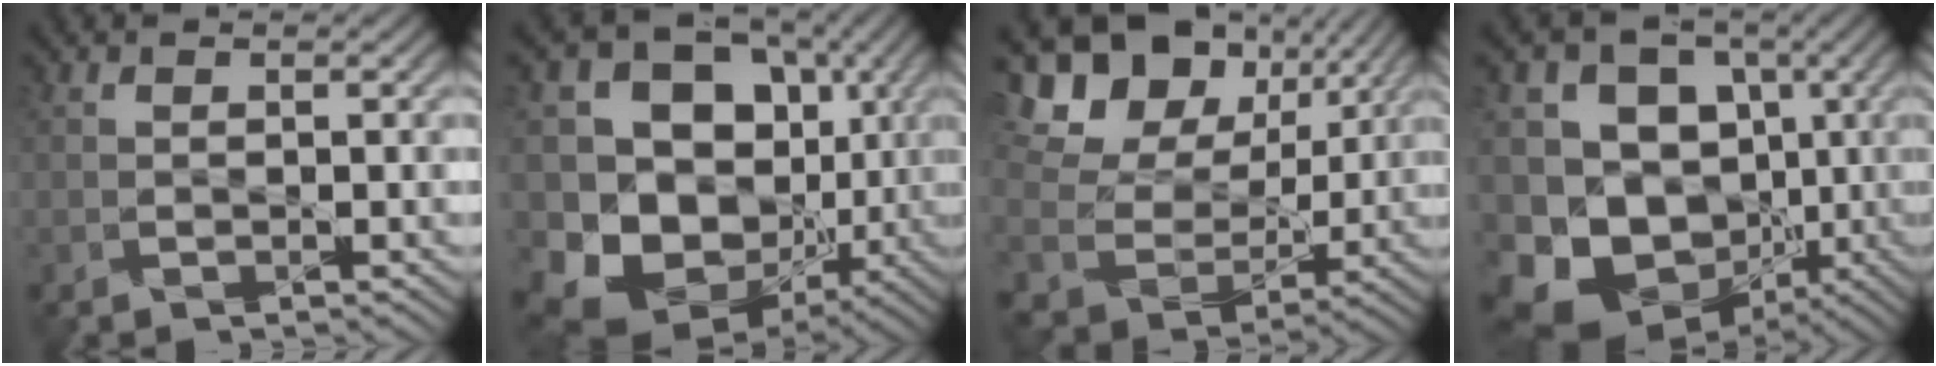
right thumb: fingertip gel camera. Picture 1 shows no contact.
{"total": 17.0, "force": [-0.6, 14.4, 8.9], "torque": [-0.208, -0.026, 0.008]}
{"total": 16.8, "force": [6.8, 12.5, 8.9], "torque": [-0.245, 0.043, 0.138]}
{"total": 17.8, "force": [-4.7, 15.5, 7.5], "torque": [-0.197, -0.008, -0.074]}